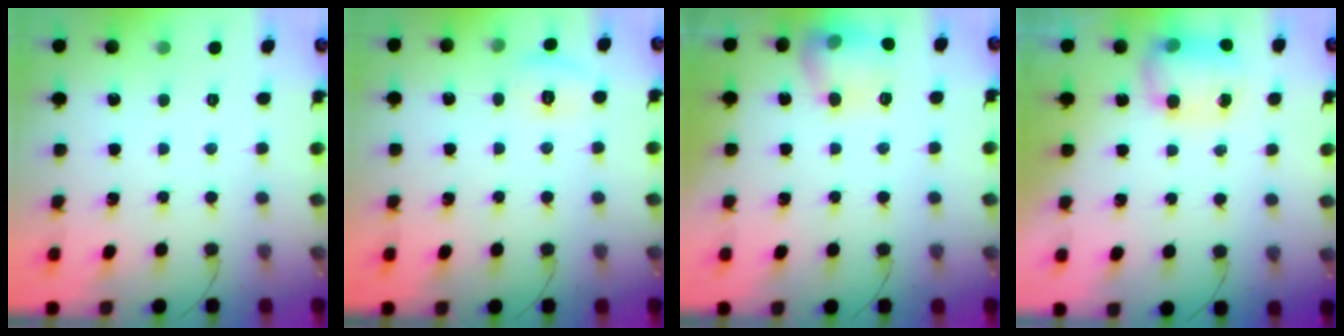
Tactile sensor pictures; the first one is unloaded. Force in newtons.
{"total": 5.1, "press": 4.9, "slide": 1.3}
{"total": 12.6, "press": 12.6, "slide": 1.0}
{"total": 8.0, "press": 8.0, "slide": 0.5}